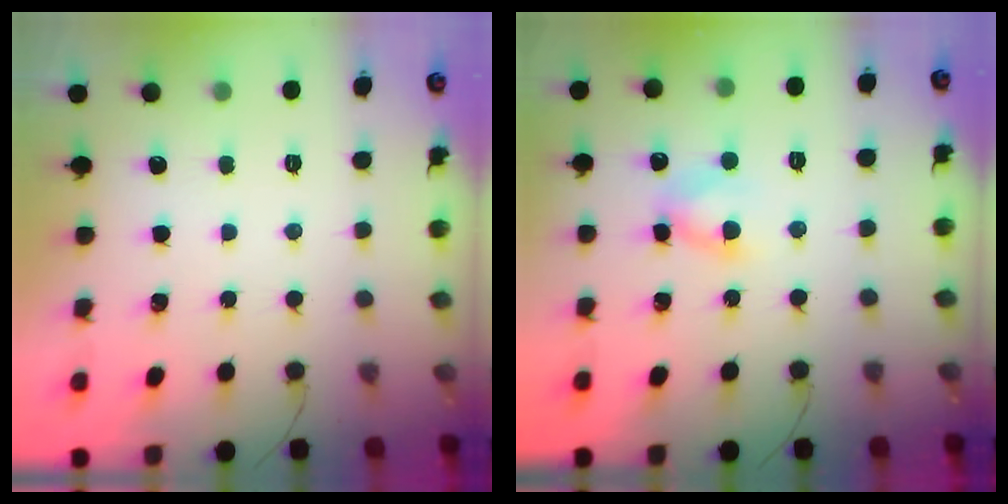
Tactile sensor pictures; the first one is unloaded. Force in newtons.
{"total": 5.1, "press": 5.0, "slide": 0.5}